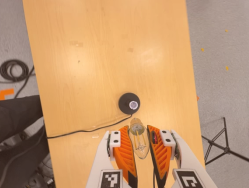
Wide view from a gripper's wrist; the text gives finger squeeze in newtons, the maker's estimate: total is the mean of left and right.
{"total": 22.8, "left": 26.2, "right": 19.4}